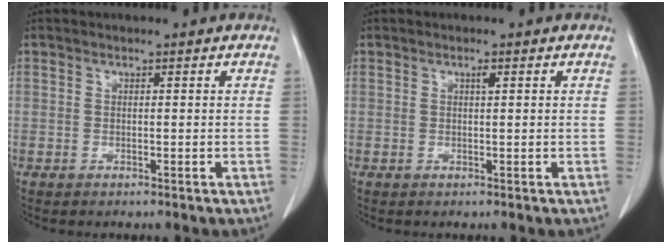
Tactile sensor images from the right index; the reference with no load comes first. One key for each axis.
{"total": 0.8, "fx": 0.4, "fy": 0.1, "fz": 0.7, "tx": -0.014, "ty": 0.000, "tz": 0.006}